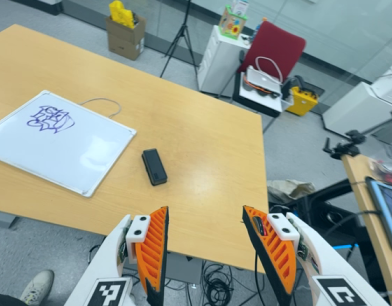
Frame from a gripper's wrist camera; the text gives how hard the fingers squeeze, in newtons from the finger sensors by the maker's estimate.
{"total": 0.0}